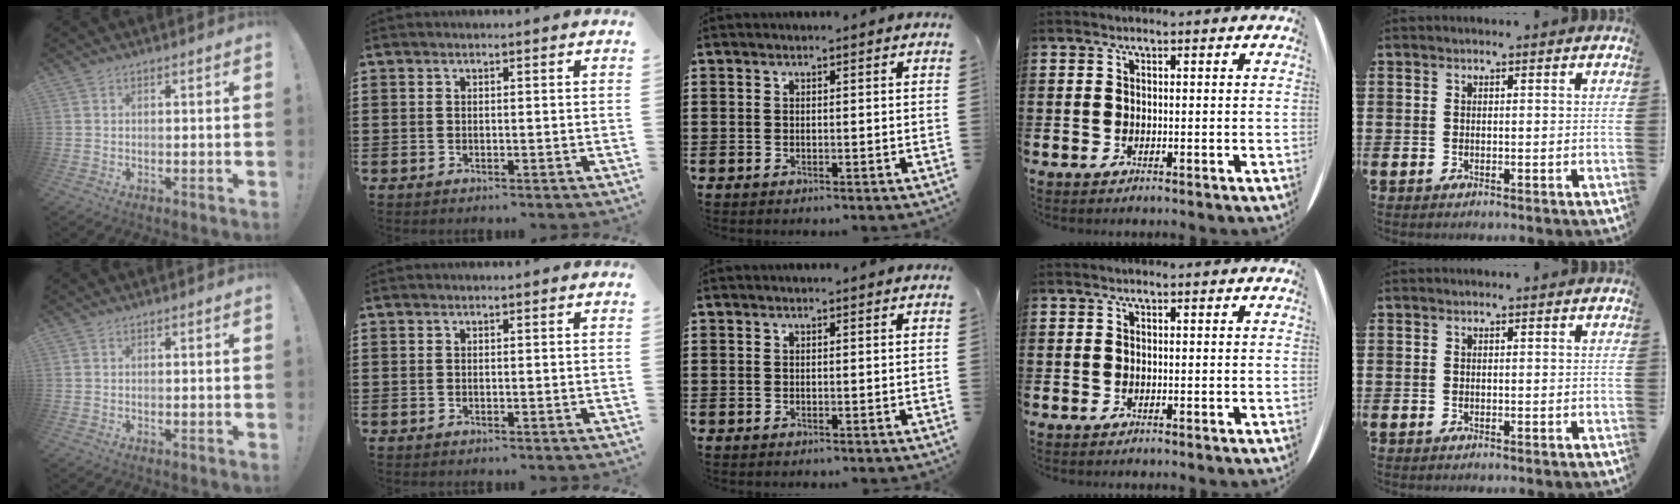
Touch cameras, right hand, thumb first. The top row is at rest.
{}